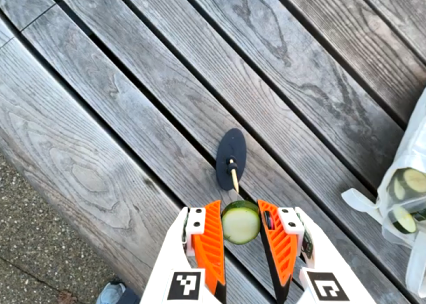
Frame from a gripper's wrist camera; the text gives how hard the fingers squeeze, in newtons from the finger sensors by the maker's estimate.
{"total": 9.0, "left": 10.1, "right": 8.0}